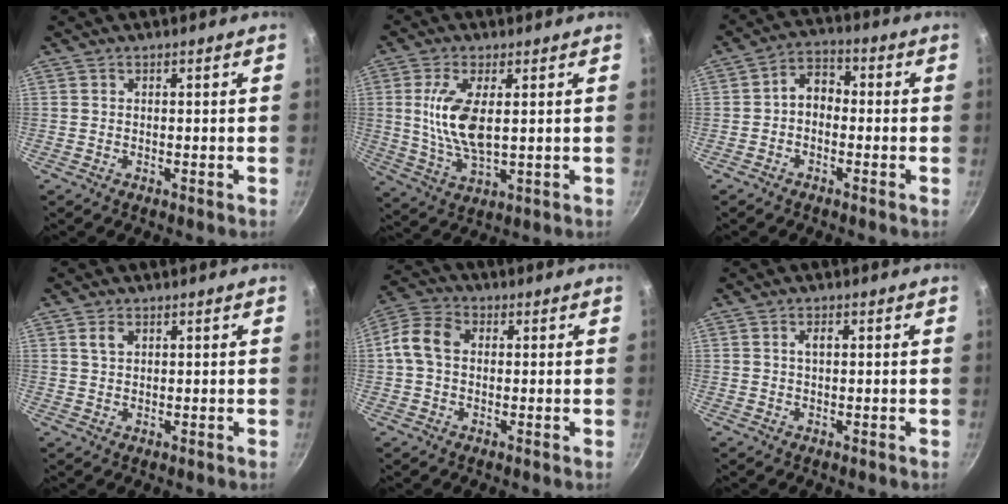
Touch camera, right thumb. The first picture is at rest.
{"total": 10.4, "force": [1.5, 4.3, 9.3], "torque": [-0.196, -0.016, 0.036]}
{"total": 5.6, "force": [-0.7, 4.1, 3.8], "torque": [-0.041, 0.025, -0.028]}
{"total": 2.4, "force": [1.1, 1.5, 1.5], "torque": [-0.024, -0.002, 0.024]}
{"total": 8.0, "force": [0.7, 5.8, 5.4], "torque": [-0.109, 0.025, 0.008]}
{"total": 1.8, "force": [0.4, 1.0, 1.5], "torque": [-0.028, 0.004, 0.007]}